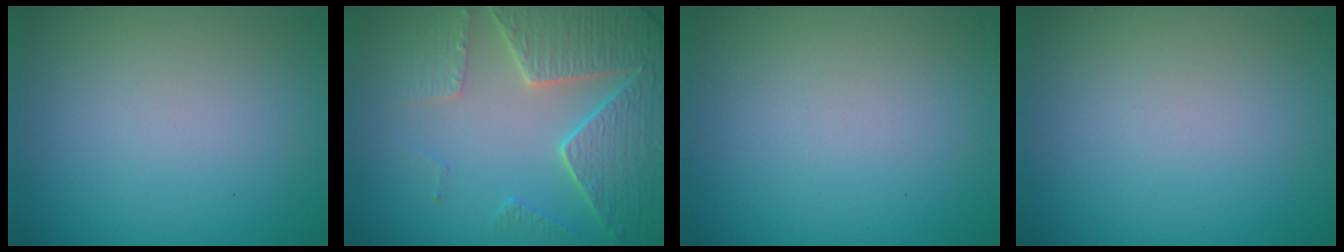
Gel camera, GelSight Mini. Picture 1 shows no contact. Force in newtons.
{"total": 6.4, "press": 5.2, "slide": 3.8}
{"total": 0.0}
{"total": 0.0}